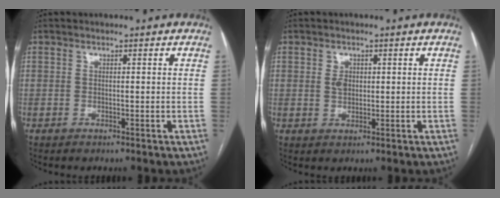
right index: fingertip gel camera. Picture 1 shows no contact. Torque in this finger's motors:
{"motor_torque": [-0.15, -0.02, 0.08, 0.02]}